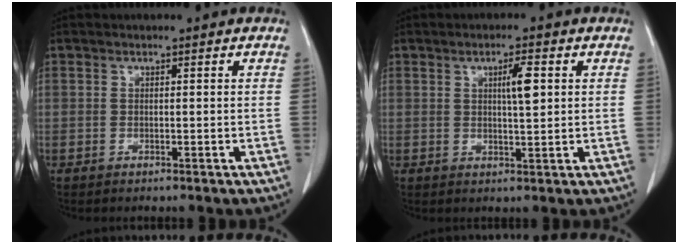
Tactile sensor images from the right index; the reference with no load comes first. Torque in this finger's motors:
{"motor_torque": [0.13, 0.04, 0.08, 0.03]}